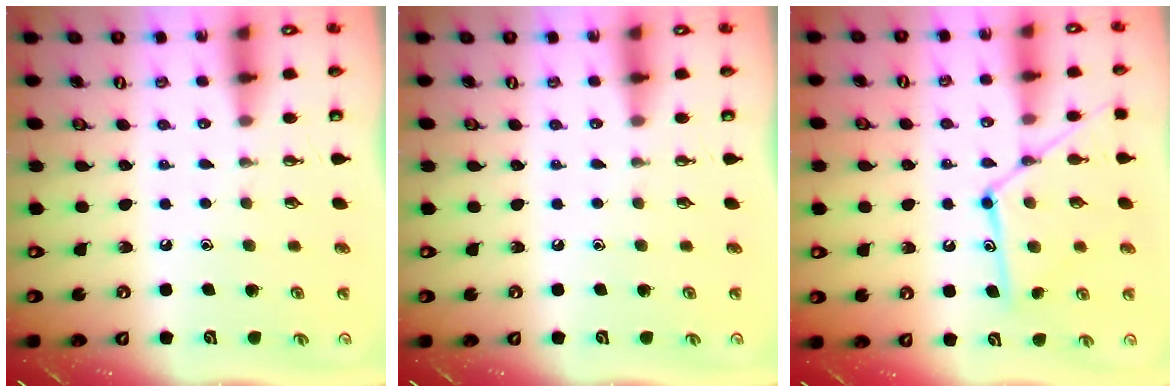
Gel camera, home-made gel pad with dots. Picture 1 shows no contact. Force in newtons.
{"total": 0.0}
{"total": 14.8, "press": 14.8, "slide": 1.3}